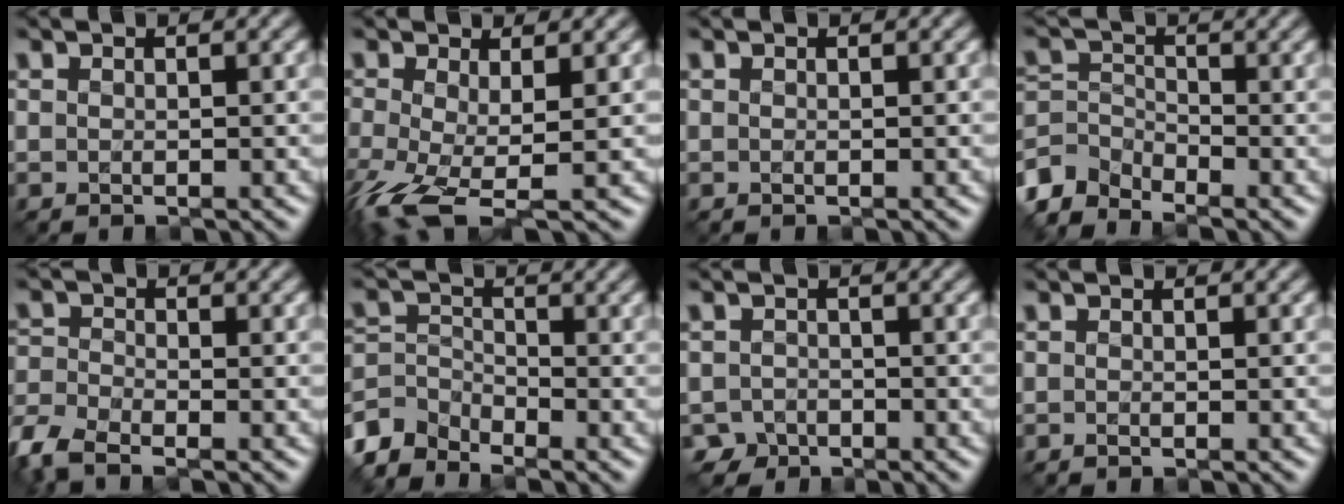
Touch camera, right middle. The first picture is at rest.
{"total": 5.6, "force": [-2.3, 1.8, 4.8], "torque": [-0.118, -0.024, -0.054]}
{"total": 0.0}
{"total": 4.2, "force": [-3.6, 1.9, 1.2], "torque": [-0.027, -0.005, -0.086]}
{"total": 4.8, "force": [-3.5, 1.9, 2.7], "torque": [-0.063, -0.008, -0.085]}
{"total": 4.2, "force": [-3.5, 1.9, 1.1], "torque": [-0.026, -0.004, -0.085]}
{"total": 1.9, "force": [-1.4, 1.3, 0.0], "torque": [0.008, 0.002, -0.028]}
{"total": 0.0}